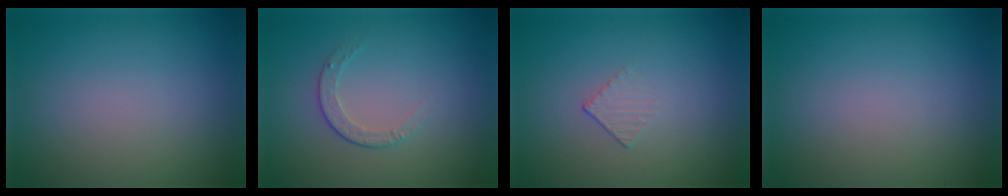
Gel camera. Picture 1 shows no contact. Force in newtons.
{"total": 1.6, "press": 1.2, "slide": 1.1}
{"total": 1.2, "press": 0.4, "slide": 1.2}
{"total": 0.0}